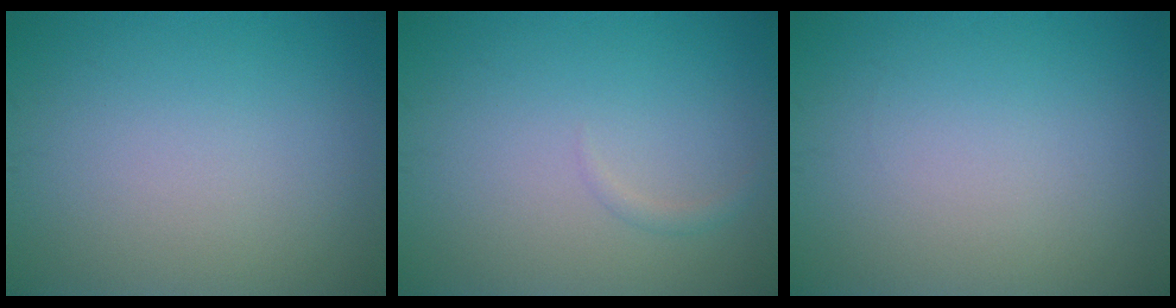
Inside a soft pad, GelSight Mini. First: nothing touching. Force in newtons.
{"total": 0.7, "press": 0.7, "slide": 0.1}
{"total": 0.0}